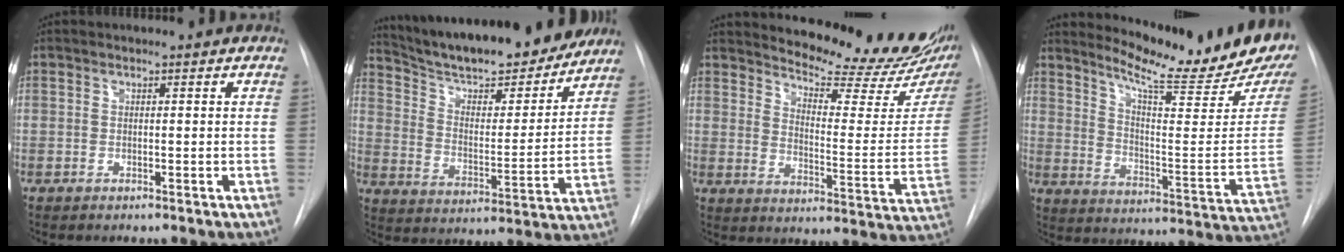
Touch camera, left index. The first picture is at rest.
{"total": 22.1, "force": [19.7, 4.1, 9.1], "torque": [-0.148, -0.007, 0.293]}
{"total": 20.4, "force": [18.8, 2.3, 7.7], "torque": [-0.110, -0.099, 0.232]}
{"total": 20.4, "force": [18.2, 0.7, 9.2], "torque": [-0.146, -0.105, 0.242]}